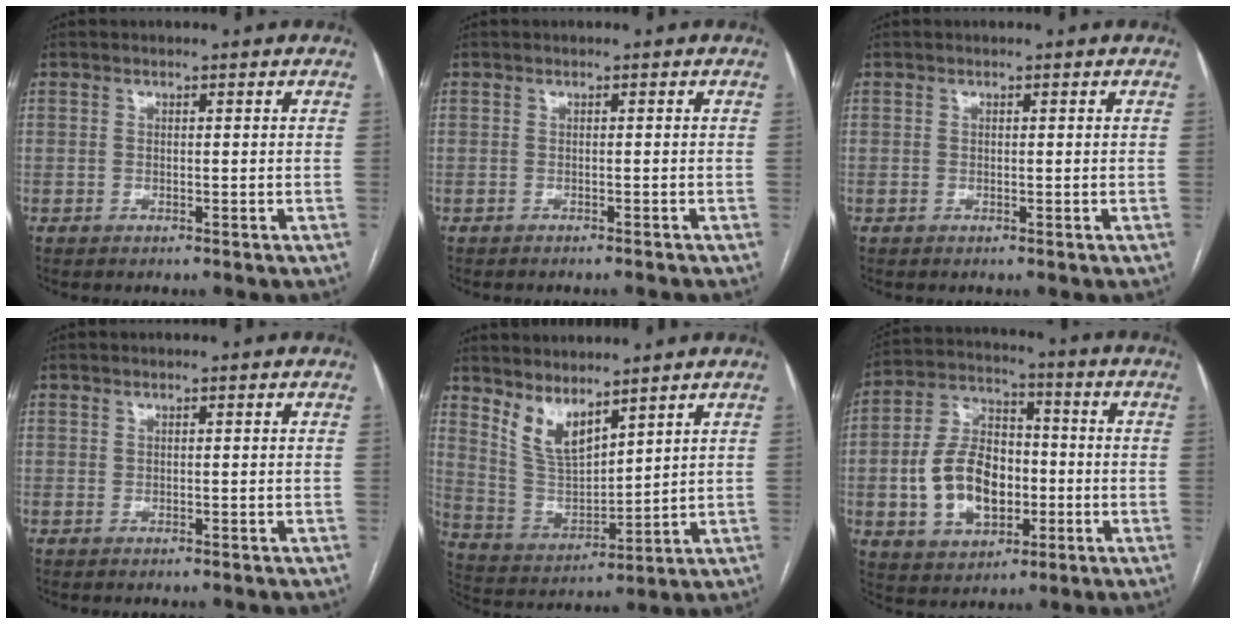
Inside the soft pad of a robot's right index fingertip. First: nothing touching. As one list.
[{"total": 1.7, "force": [-1.6, -0.1, 0.4], "torque": [-0.005, -0.002, -0.019]}, {"total": 0.0}, {"total": 0.0}, {"total": 8.0, "force": [6.1, 2.5, 4.6], "torque": [-0.101, -0.009, 0.139]}, {"total": 13.5, "force": [-2.4, 8.8, 9.9], "torque": [-0.205, 0.022, -0.035]}]